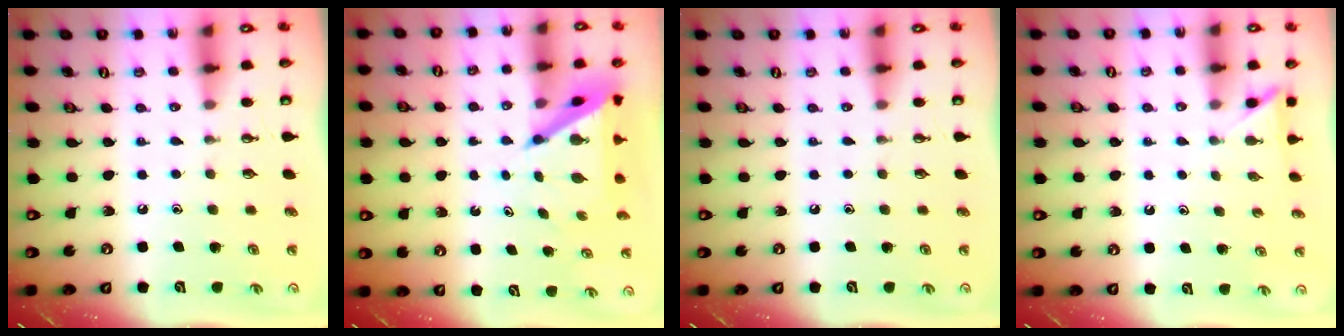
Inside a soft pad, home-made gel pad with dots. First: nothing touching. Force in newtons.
{"total": 6.8, "press": 6.7, "slide": 0.4}
{"total": 0.0}
{"total": 2.5, "press": 2.5, "slide": 0.3}